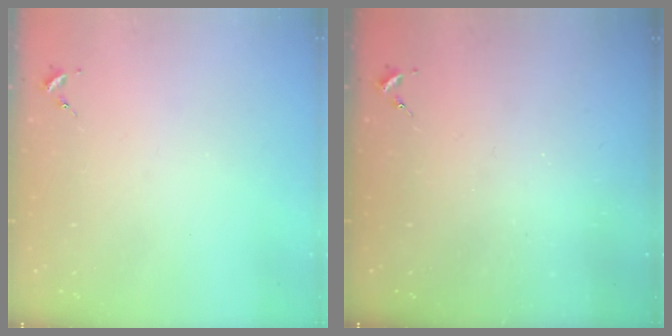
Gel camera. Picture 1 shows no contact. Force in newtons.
{"total": 0.0}